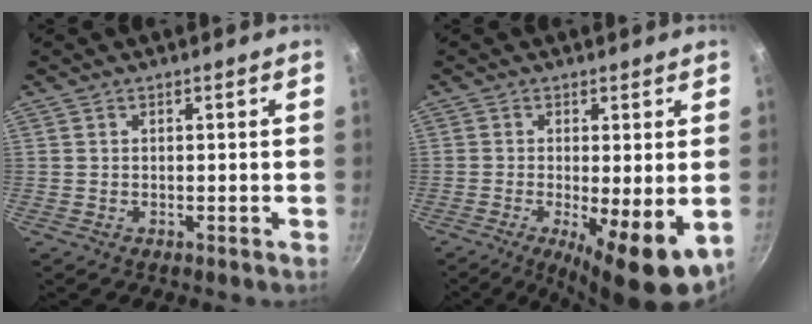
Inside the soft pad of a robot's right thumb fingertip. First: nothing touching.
{"total": 12.4, "force": [-3.9, 3.6, 11.2], "torque": [-0.153, -0.020, -0.050]}